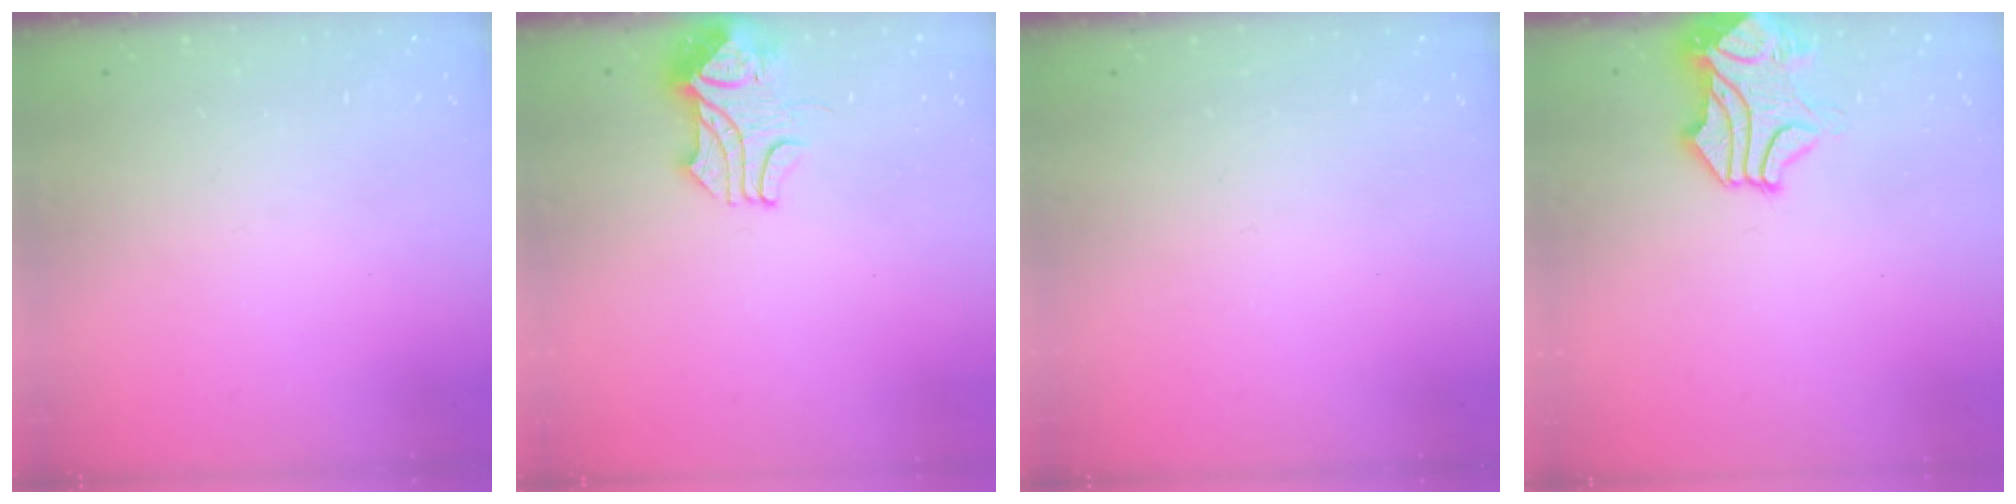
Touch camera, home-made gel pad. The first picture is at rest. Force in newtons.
{"total": 2.2, "press": 2.0, "slide": 0.9}
{"total": 0.0}
{"total": 1.7, "press": 1.1, "slide": 1.2}